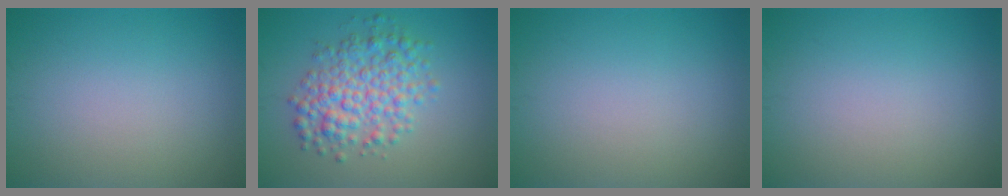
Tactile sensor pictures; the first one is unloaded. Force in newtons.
{"total": 5.2, "press": 5.2, "slide": 0.0}
{"total": 0.0}
{"total": 0.0}